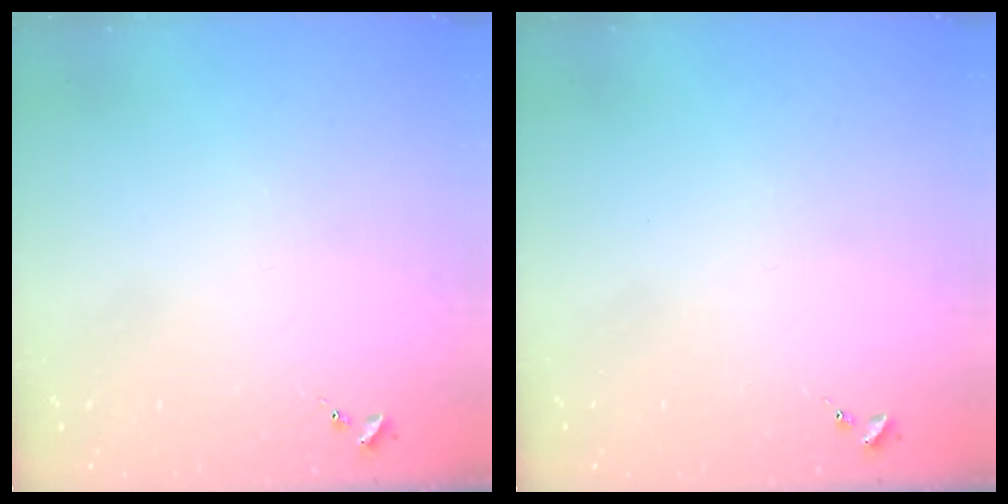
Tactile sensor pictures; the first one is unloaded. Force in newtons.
{"total": 0.0}